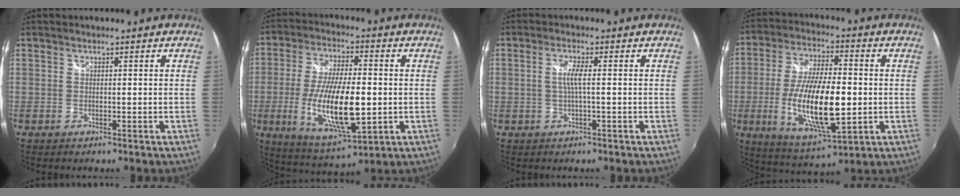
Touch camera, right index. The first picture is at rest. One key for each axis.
{"total": 17.8, "fx": -2.8, "fy": 6.3, "fz": 16.4, "tx": -0.320, "ty": -0.023, "tz": -0.040}
{"total": 3.0, "fx": -0.1, "fy": -0.1, "fz": 3.0, "tx": -0.059, "ty": 0.000, "tz": -0.003}
{"total": 18.2, "fx": -2.7, "fy": 6.4, "fz": 16.9, "tx": -0.330, "ty": -0.018, "tz": -0.041}